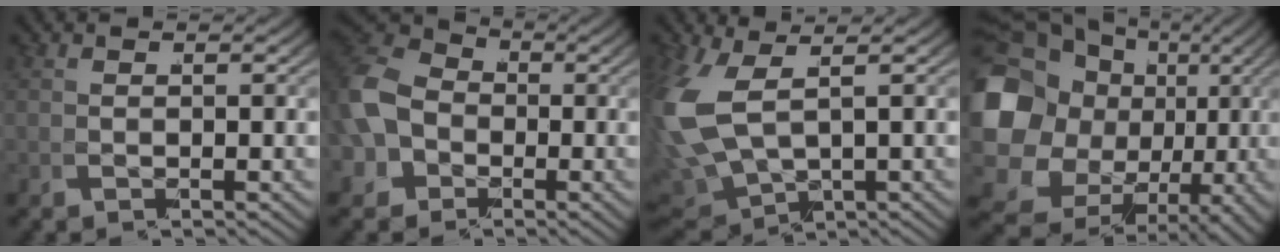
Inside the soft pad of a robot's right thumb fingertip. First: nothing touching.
{"total": 9.7, "force": [0.1, 8.3, 5.0], "torque": [-0.122, -0.015, 0.001]}
{"total": 8.5, "force": [0.8, 5.7, 6.2], "torque": [-0.183, -0.042, 0.051]}
{"total": 16.6, "force": [1.1, 13.3, 9.8], "torque": [-0.229, -0.053, 0.036]}